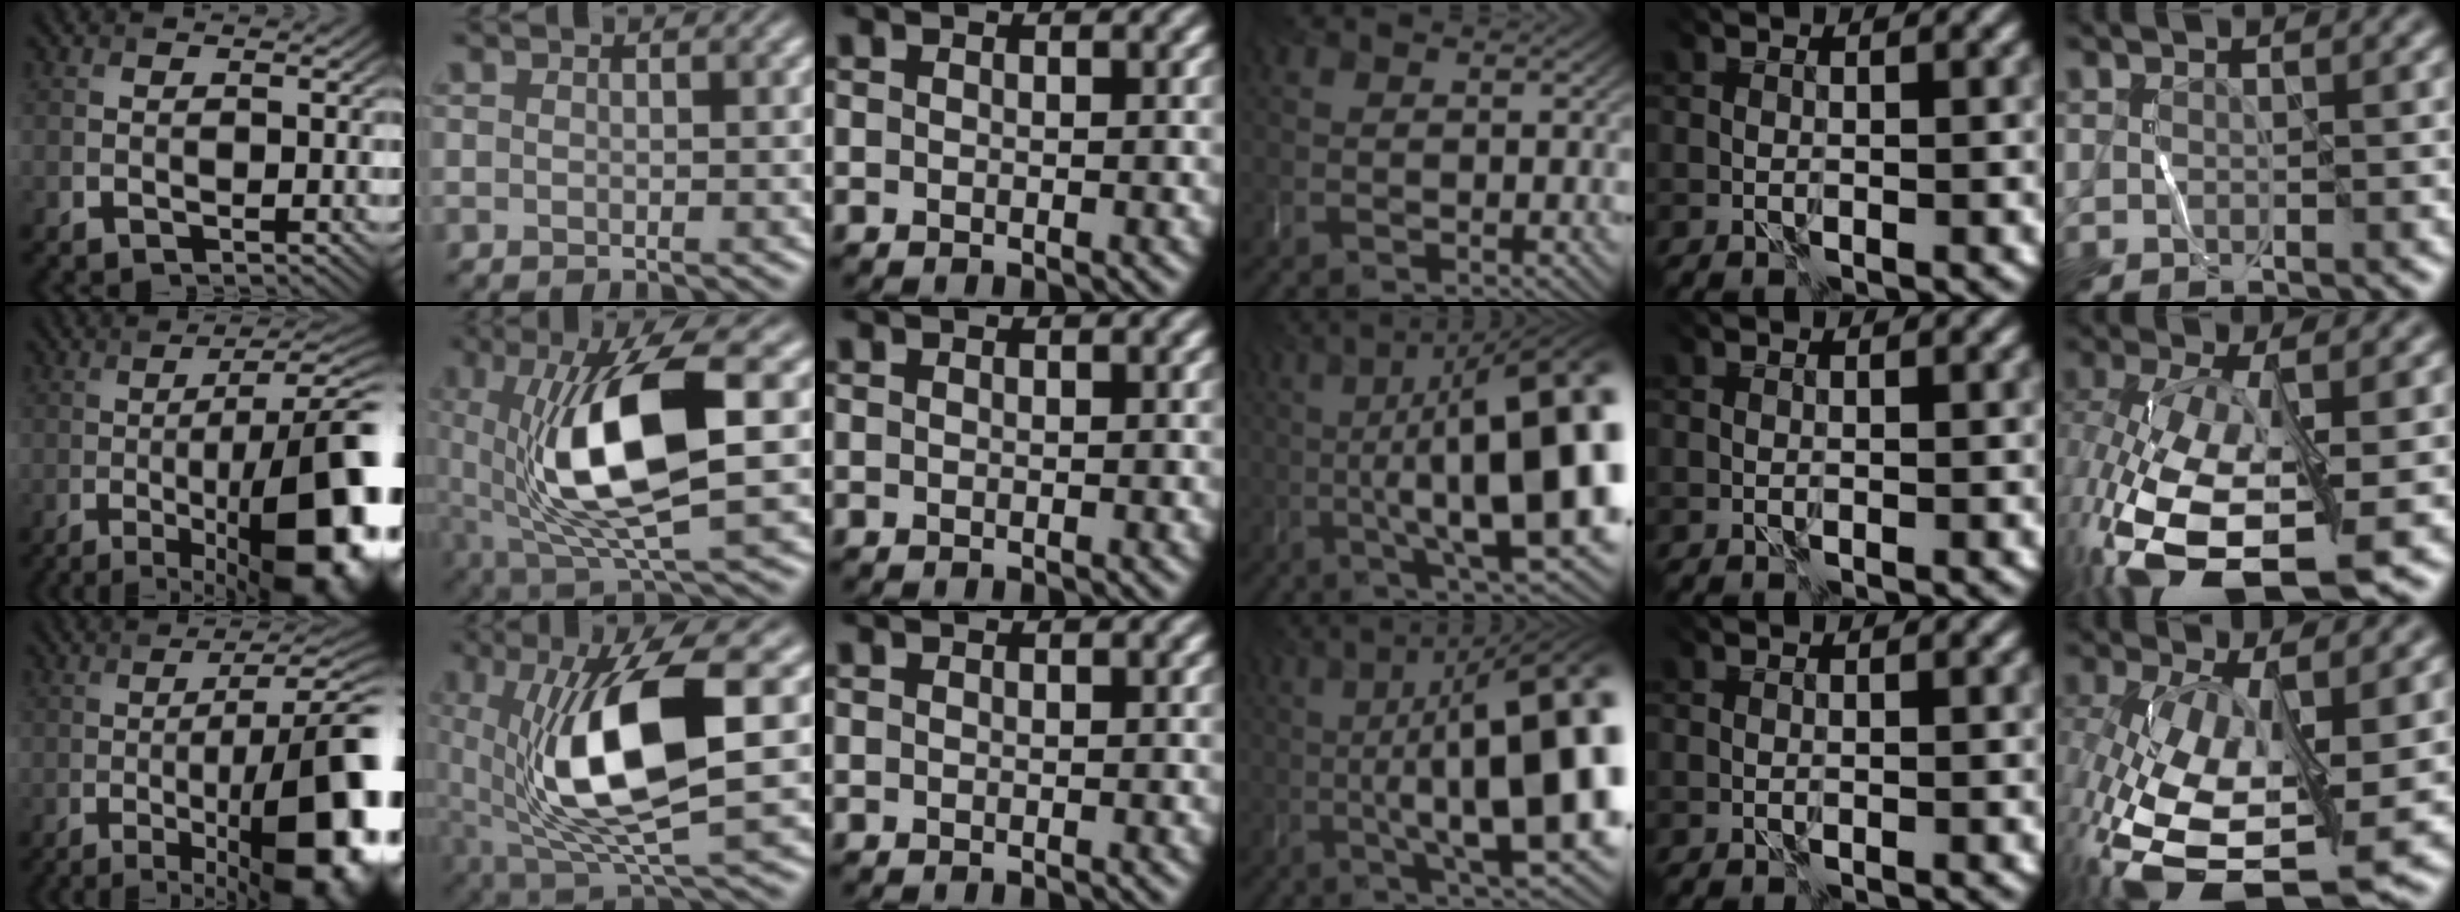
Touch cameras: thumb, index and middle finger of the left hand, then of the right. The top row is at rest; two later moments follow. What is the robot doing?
{"motion": "wrap", "object": "string"}